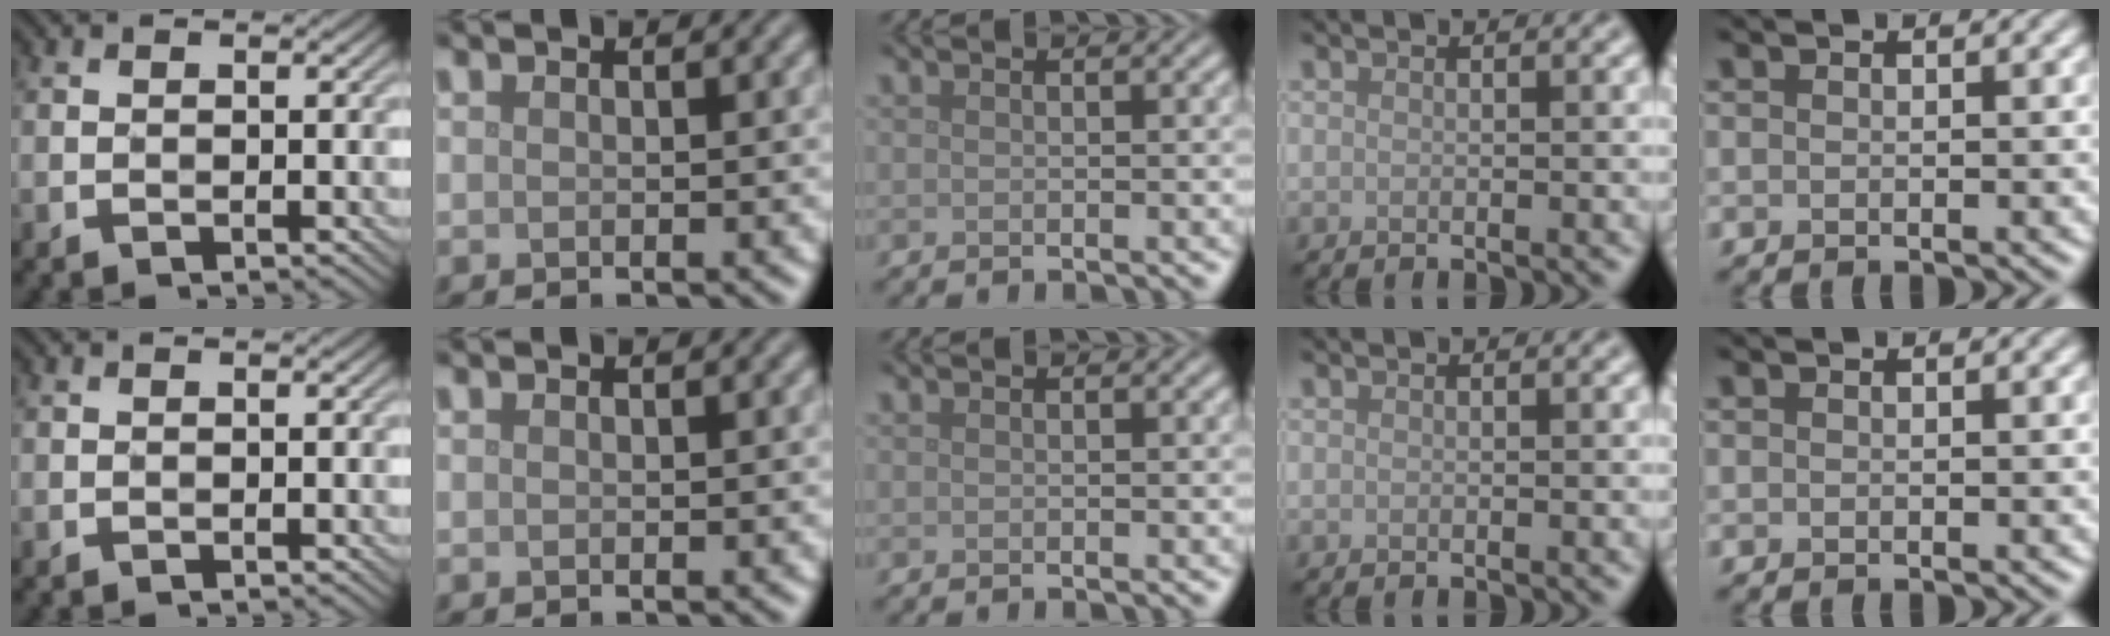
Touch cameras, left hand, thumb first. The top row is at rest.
{}